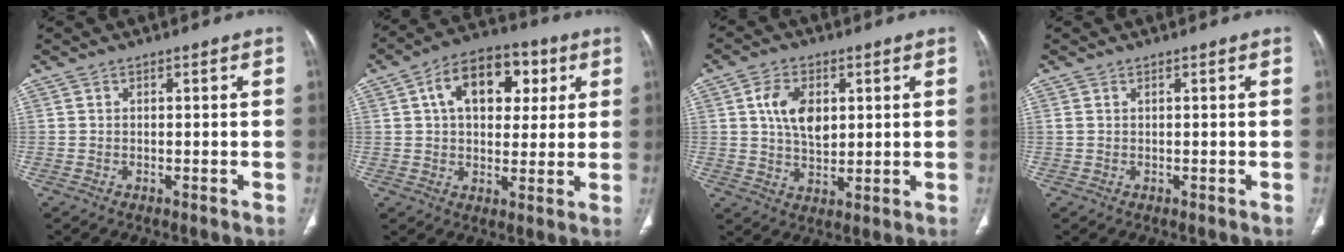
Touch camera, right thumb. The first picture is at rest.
{"total": 14.7, "force": [4.6, 9.4, 10.3], "torque": [-0.126, 0.010, 0.067]}
{"total": 8.7, "force": [2.2, 5.5, 6.3], "torque": [-0.096, -0.011, 0.042]}
{"total": 0.5, "force": [0.3, 0.2, 0.3], "torque": [-0.011, 0.009, 0.011]}